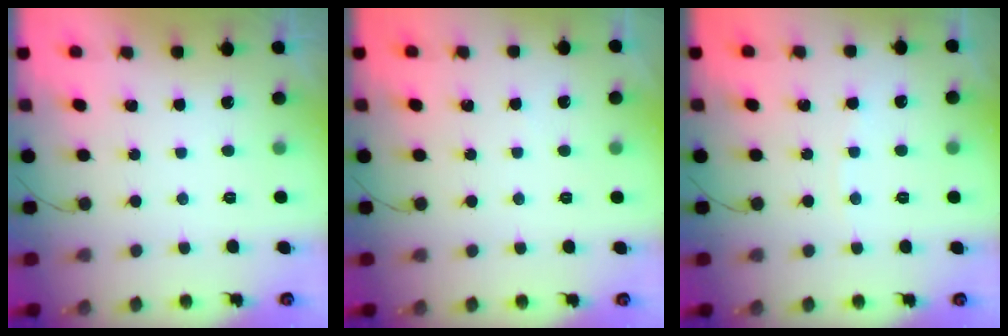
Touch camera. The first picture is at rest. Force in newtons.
{"total": 1.5, "press": 1.5, "slide": 0.2}
{"total": 3.6, "press": 3.6, "slide": 0.5}